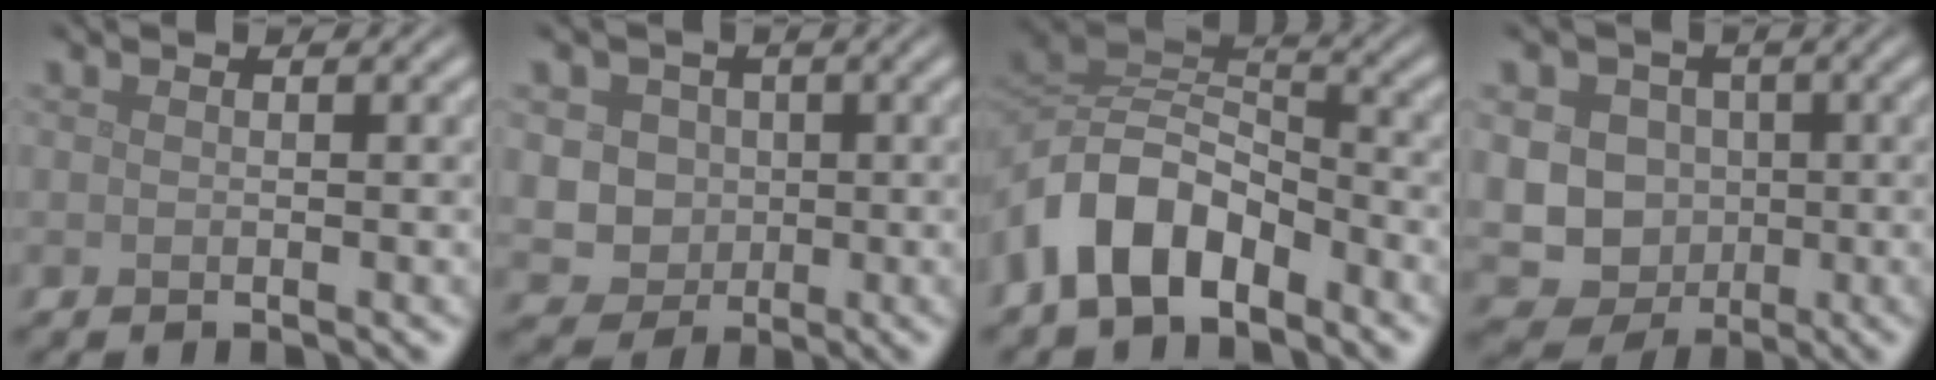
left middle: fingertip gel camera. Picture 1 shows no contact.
{"total": 4.5, "force": [0.7, 4.1, 1.8], "torque": [-0.027, 0.010, 0.009]}
{"total": 8.1, "force": [-4.3, 4.5, 5.1], "torque": [-0.096, 0.010, -0.094]}
{"total": 11.3, "force": [0.1, 10.5, 4.2], "torque": [-0.080, 0.013, -0.021]}